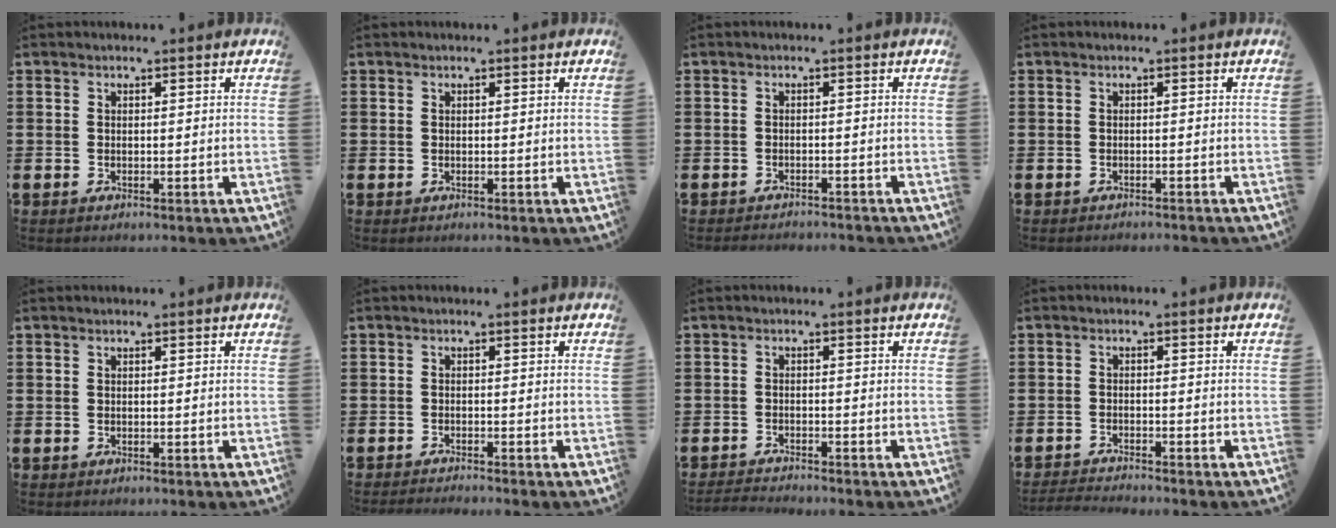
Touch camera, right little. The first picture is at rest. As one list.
[{"total": 0.0}, {"total": 1.1, "force": [-1.1, -0.1, 0.0], "torque": [-0.002, 0.001, -0.023]}, {"total": 0.6, "force": [-0.6, -0.1, -0.1], "torque": [0.002, -0.002, -0.012]}, {"total": 0.0}, {"total": 1.0, "force": [-0.9, -0.2, 0.1], "torque": [0.000, -0.002, -0.019]}, {"total": 1.5, "force": [-1.5, -0.1, 0.1], "torque": [-0.004, 0.003, -0.030]}, {"total": 1.7, "force": [-1.6, -0.2, 0.2], "torque": [-0.004, 0.002, -0.033]}]